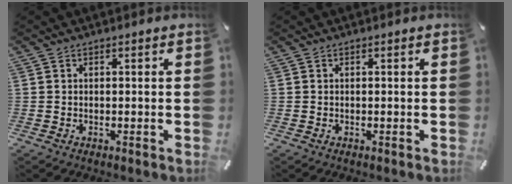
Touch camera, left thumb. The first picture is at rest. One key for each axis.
{"total": 0.0}